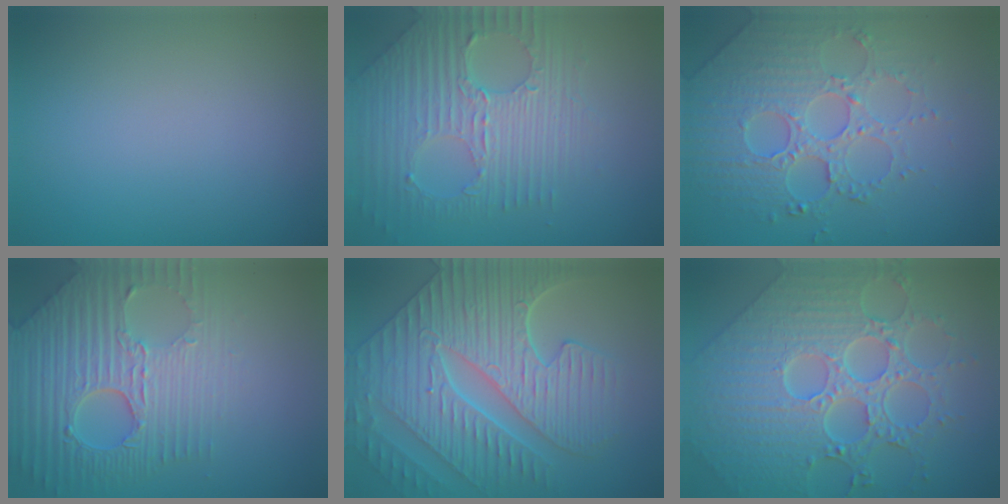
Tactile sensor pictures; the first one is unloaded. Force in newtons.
{"total": 7.6, "press": 5.1, "slide": 5.6}
{"total": 4.7, "press": 4.5, "slide": 1.1}
{"total": 8.1, "press": 5.7, "slide": 5.7}
{"total": 8.2, "press": 6.9, "slide": 4.5}
{"total": 9.4, "press": 7.1, "slide": 6.3}